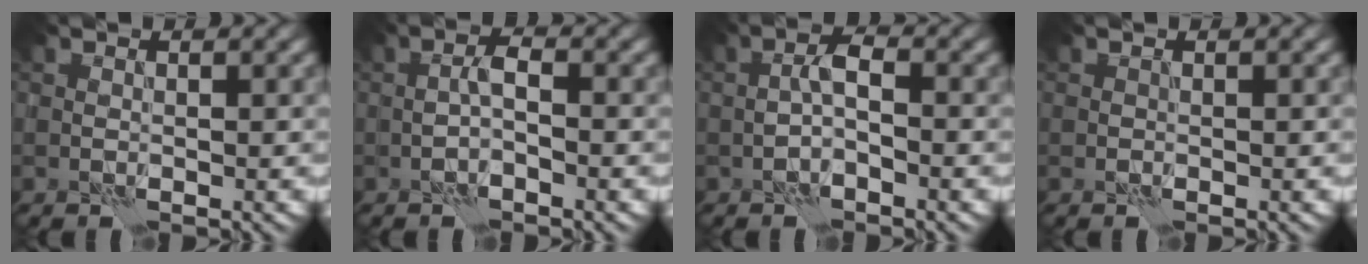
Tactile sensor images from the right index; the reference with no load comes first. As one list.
[{"total": 1.8, "force": [-0.7, 0.5, 1.5], "torque": [-0.026, 0.010, -0.017]}, {"total": 2.3, "force": [-0.7, 0.8, 2.0], "torque": [-0.034, 0.012, -0.020]}, {"total": 0.0}]